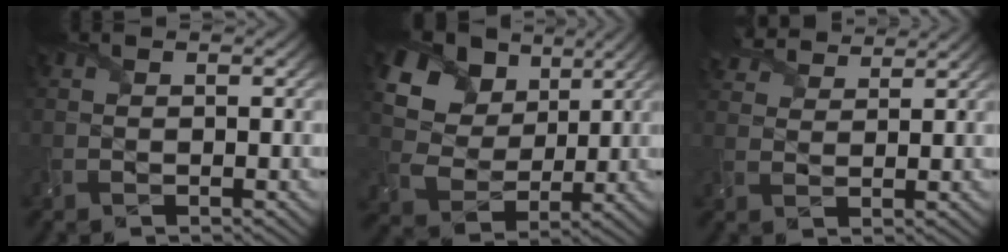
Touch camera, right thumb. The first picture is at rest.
{"total": 15.3, "force": [8.0, 10.8, 7.4], "torque": [-0.205, 0.021, 0.176]}
{"total": 5.1, "force": [4.6, 1.4, 1.8], "torque": [-0.051, 0.013, 0.084]}